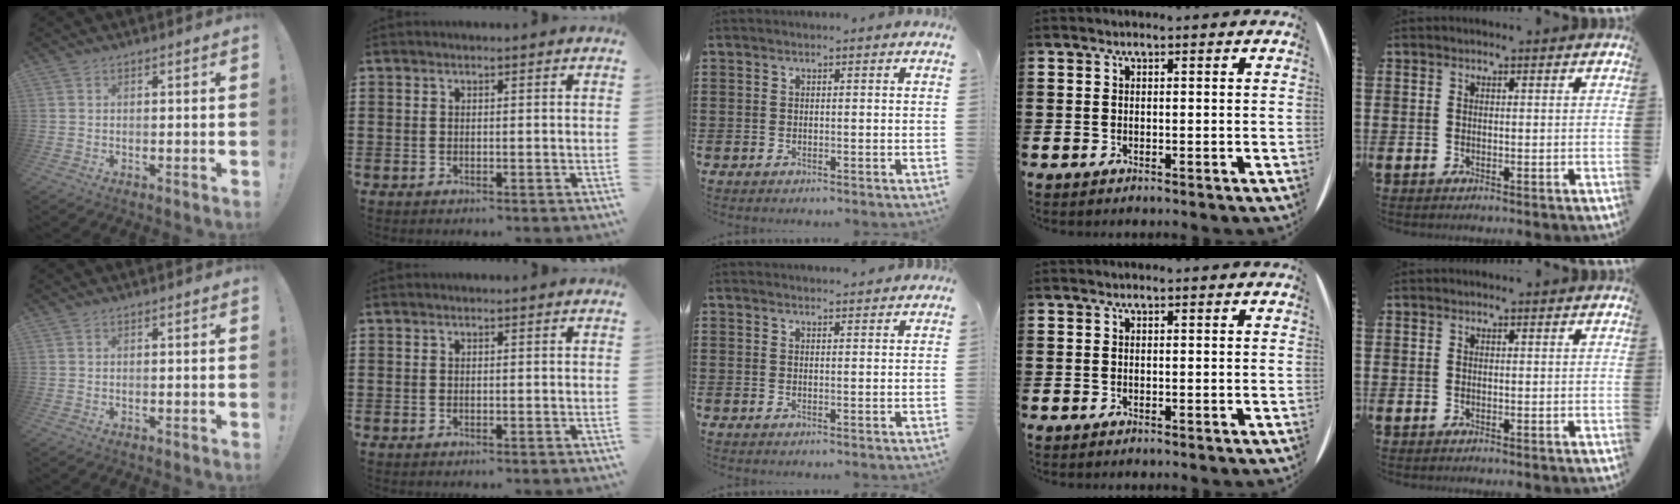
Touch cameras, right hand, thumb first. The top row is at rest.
{"middle": {"total": 1.6, "force": [1.6, -0.1, -0.1], "torque": [0.005, -0.004, 0.031]}}